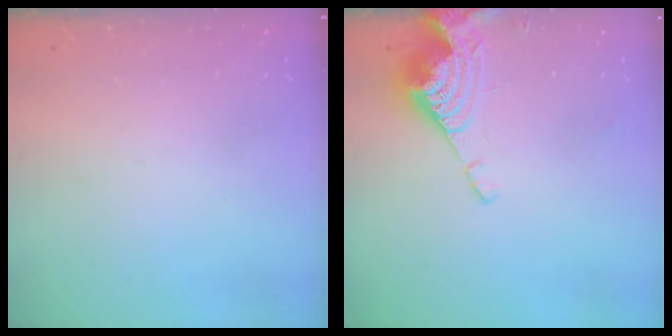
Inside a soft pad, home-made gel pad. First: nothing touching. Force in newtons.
{"total": 8.5, "press": 8.4, "slide": 1.1}